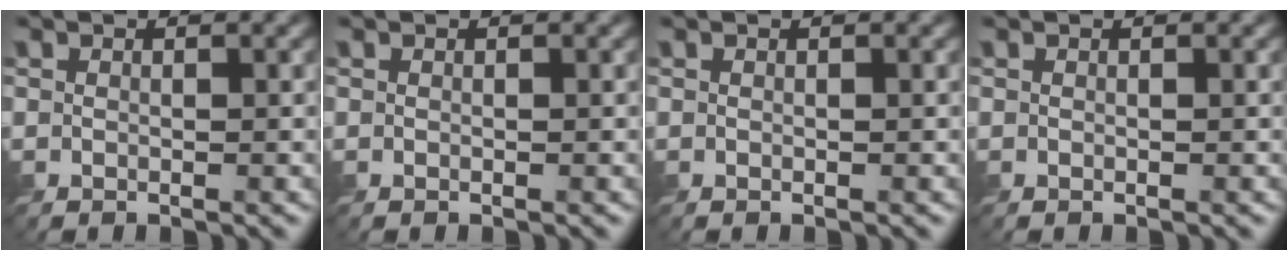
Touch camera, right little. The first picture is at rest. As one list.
[{"total": 0.0}, {"total": 0.0}, {"total": 0.0}]